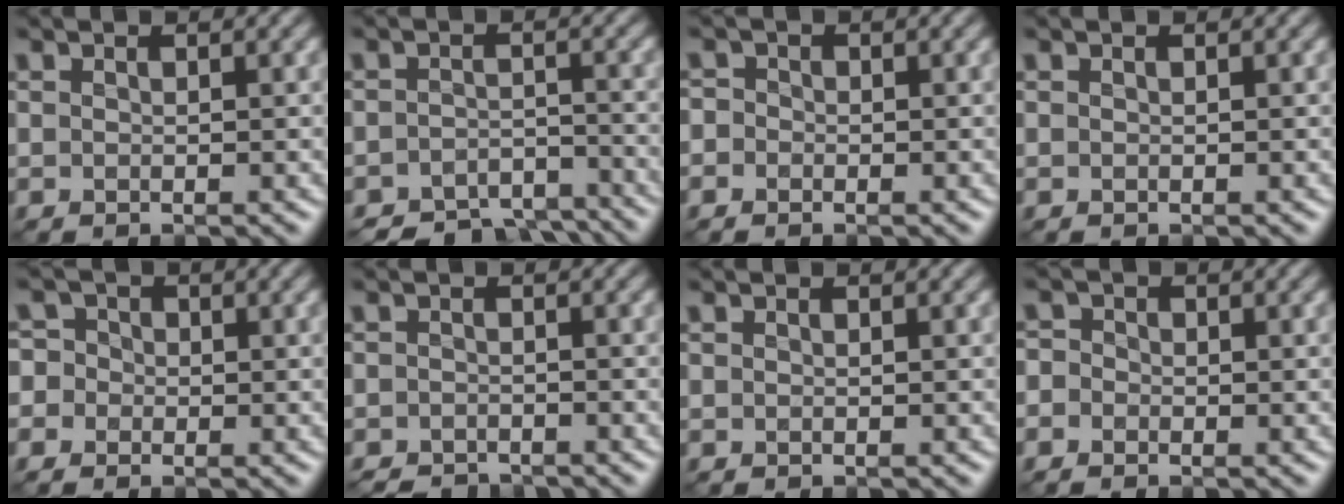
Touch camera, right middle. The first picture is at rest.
{"total": 5.3, "force": [-4.8, 1.6, 1.4], "torque": [-0.017, -0.011, -0.075]}
{"total": 1.6, "force": [-0.3, 1.5, 0.5], "torque": [0.010, 0.008, -0.023]}
{"total": 0.0}
{"total": 4.4, "force": [-0.7, 4.2, 1.2], "torque": [-0.012, 0.026, -0.048]}
{"total": 2.2, "force": [-2.2, 0.4, 0.2], "torque": [0.002, -0.001, -0.041]}
{"total": 0.0}
{"total": 2.0, "force": [-0.5, 1.8, 0.6], "torque": [0.007, 0.011, -0.032]}